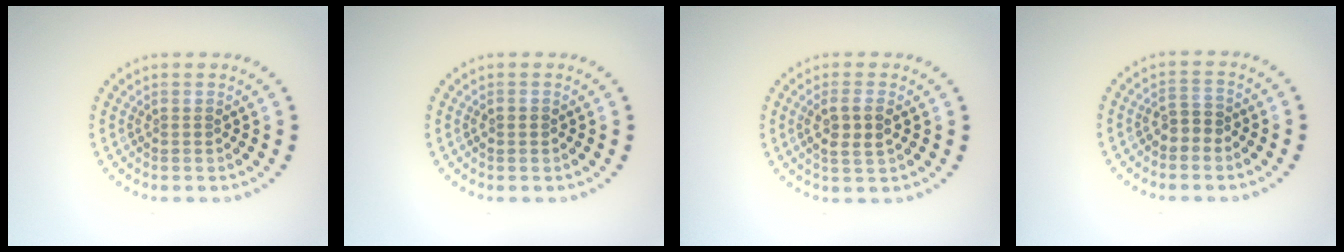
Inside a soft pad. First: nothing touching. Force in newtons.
{"total": 1.0, "press": 1.0, "slide": 0.0}
{"total": 2.6, "press": 2.4, "slide": 0.9}
{"total": 1.8, "press": 1.6, "slide": 0.8}